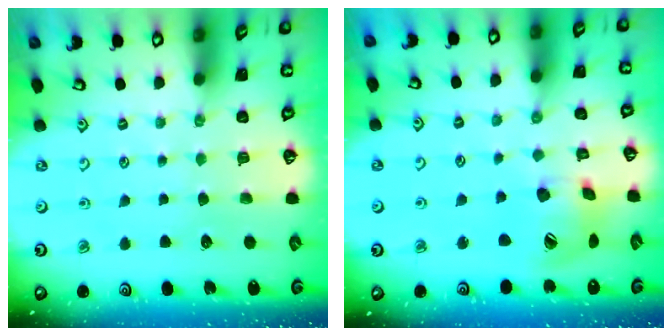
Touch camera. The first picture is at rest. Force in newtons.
{"total": 15.8, "press": 15.6, "slide": 2.2}